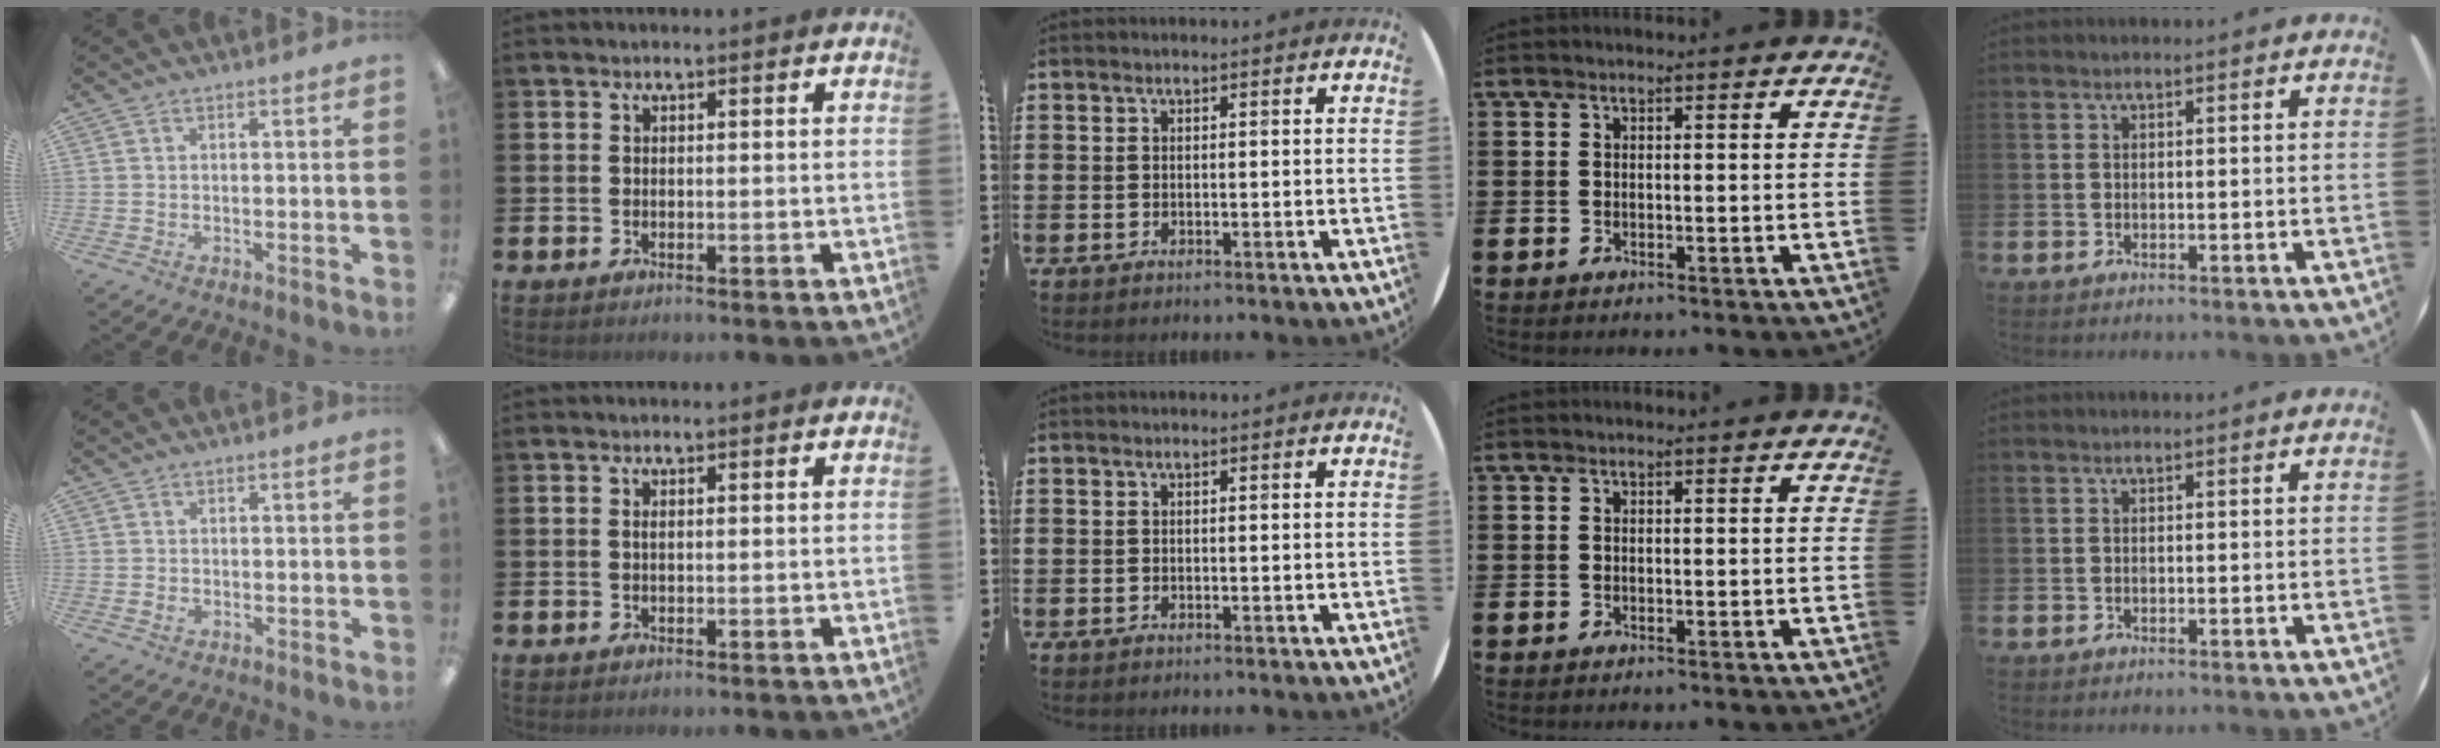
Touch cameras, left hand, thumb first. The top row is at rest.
{"thumb": {"total": 0.9, "force": [-0.2, 0.7, 0.6], "torque": [-0.011, 0.003, -0.005]}, "index": {"total": 0.5, "force": [0.2, 0.1, 0.5], "torque": [-0.007, 0.000, 0.002]}}